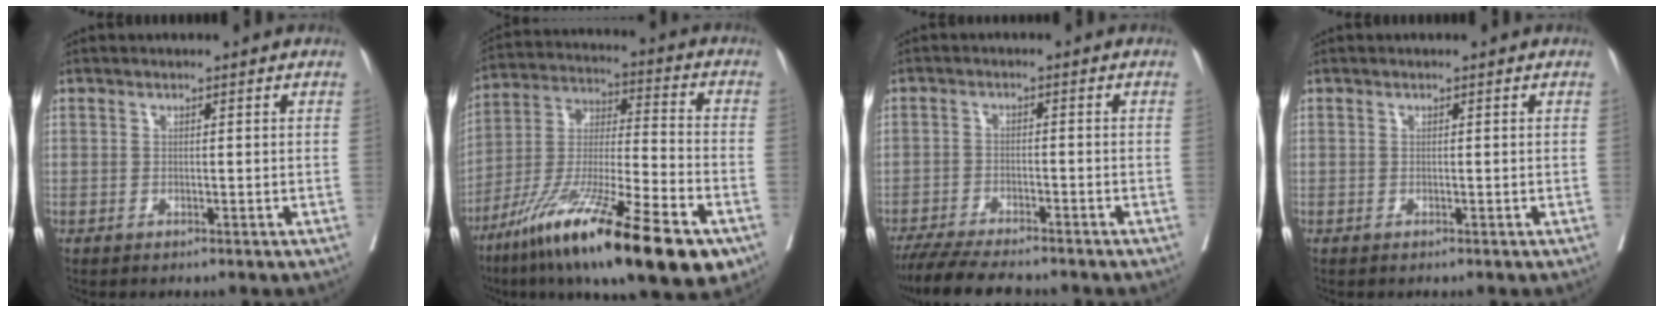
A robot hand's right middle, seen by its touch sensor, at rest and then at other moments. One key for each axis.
{"total": 25.0, "fx": -14.4, "fy": 3.4, "fz": 20.2, "tx": -0.319, "ty": -0.043, "tz": -0.246}
{"total": 10.3, "fx": -9.1, "fy": 1.5, "fz": 4.7, "tx": -0.070, "ty": -0.020, "tz": -0.144}
{"total": 0.0}